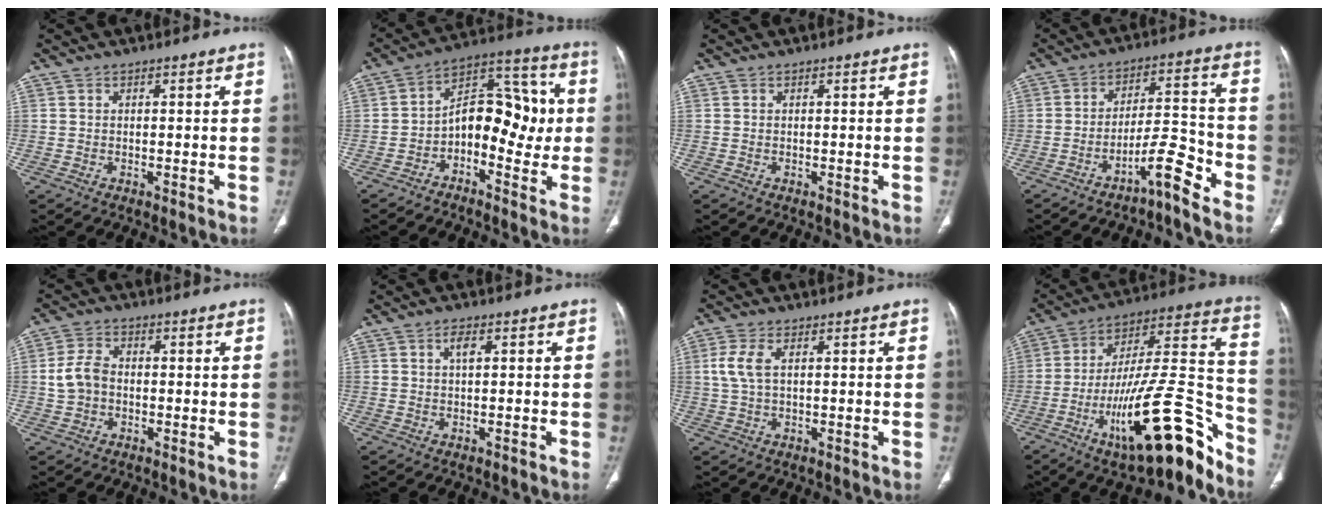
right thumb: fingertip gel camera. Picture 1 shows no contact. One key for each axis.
{"total": 13.5, "fx": -1.9, "fy": 8.0, "fz": 10.8, "tx": -0.121, "ty": 0.047, "tz": -0.040}
{"total": 0.0}
{"total": 7.7, "fx": -5.6, "fy": 1.3, "fz": 5.2, "tx": -0.080, "ty": 0.067, "tz": -0.095}
{"total": 5.2, "fx": -0.4, "fy": 3.9, "fz": 3.5, "tx": -0.070, "ty": 0.016, "tz": -0.011}
{"total": 1.9, "fx": 0.3, "fy": 0.7, "fz": 1.7, "tx": -0.033, "ty": 0.004, "tz": 0.005}
{"total": 4.8, "fx": 1.2, "fy": 2.3, "fz": 4.0, "tx": -0.107, "ty": 0.007, "tz": 0.026}
{"total": 26.0, "fx": -15.1, "fy": 7.4, "fz": 19.8, "tx": -0.265, "ty": 0.100, "tz": -0.239}